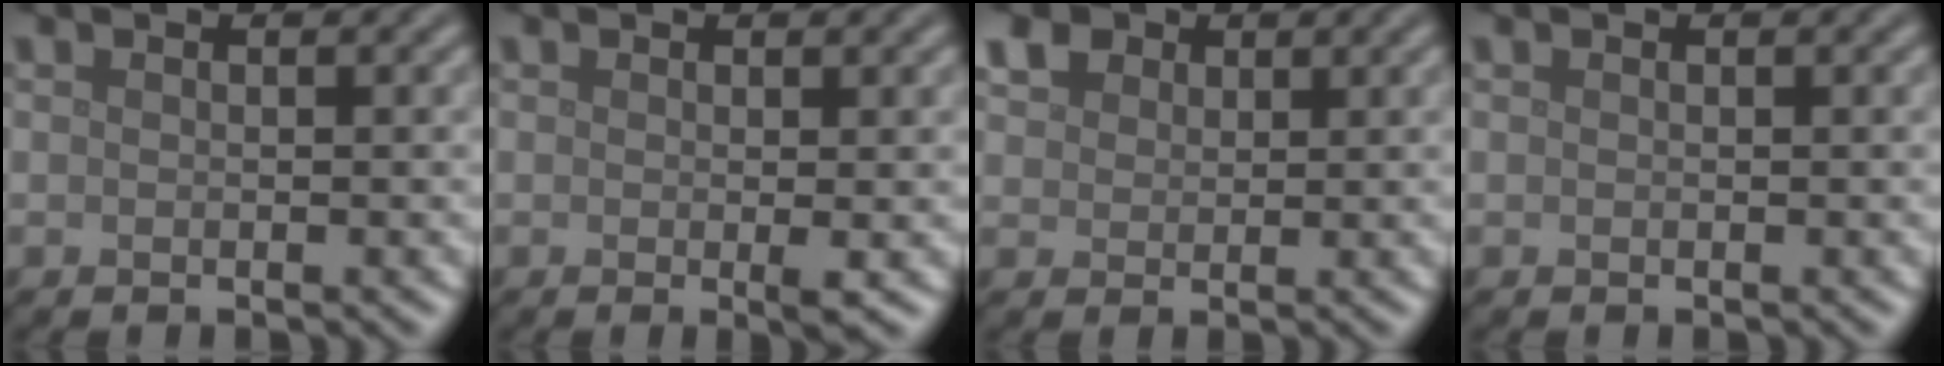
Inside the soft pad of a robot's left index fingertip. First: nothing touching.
{"total": 1.1, "force": [0.0, 0.0, 1.1], "torque": [-0.020, -0.005, -0.003]}
{"total": 3.3, "force": [2.0, 2.2, 1.4], "torque": [-0.040, 0.008, 0.031]}
{"total": 0.0}